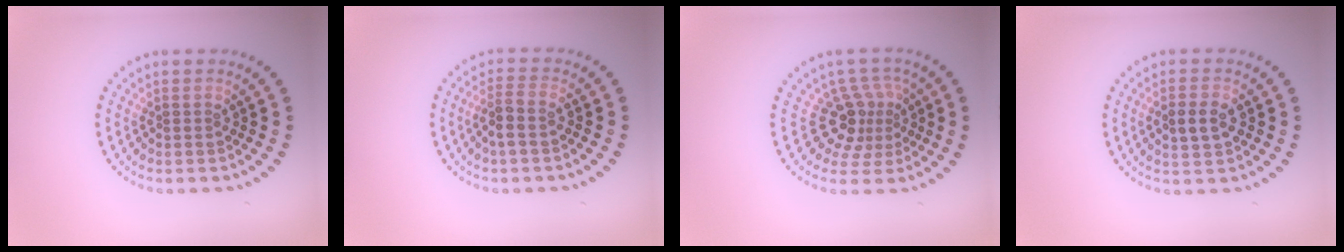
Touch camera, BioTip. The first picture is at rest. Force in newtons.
{"total": 2.0, "press": 1.7, "slide": 1.1}
{"total": 3.8, "press": 2.6, "slide": 2.8}
{"total": 2.7, "press": 2.7, "slide": 0.1}